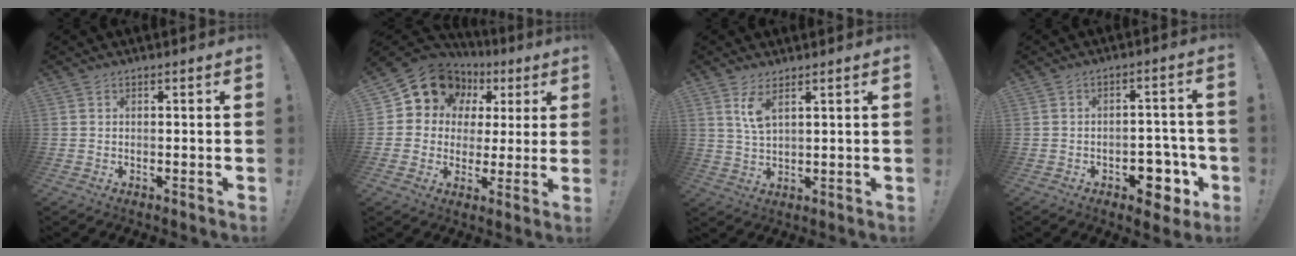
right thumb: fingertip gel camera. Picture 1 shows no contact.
{"total": 13.4, "force": [6.4, 10.5, 5.2], "torque": [-0.078, -0.041, 0.127]}
{"total": 5.2, "force": [2.9, 1.5, 4.0], "torque": [-0.075, -0.010, 0.049]}
{"total": 9.4, "force": [-4.3, 6.1, 5.7], "torque": [-0.046, 0.033, -0.067]}